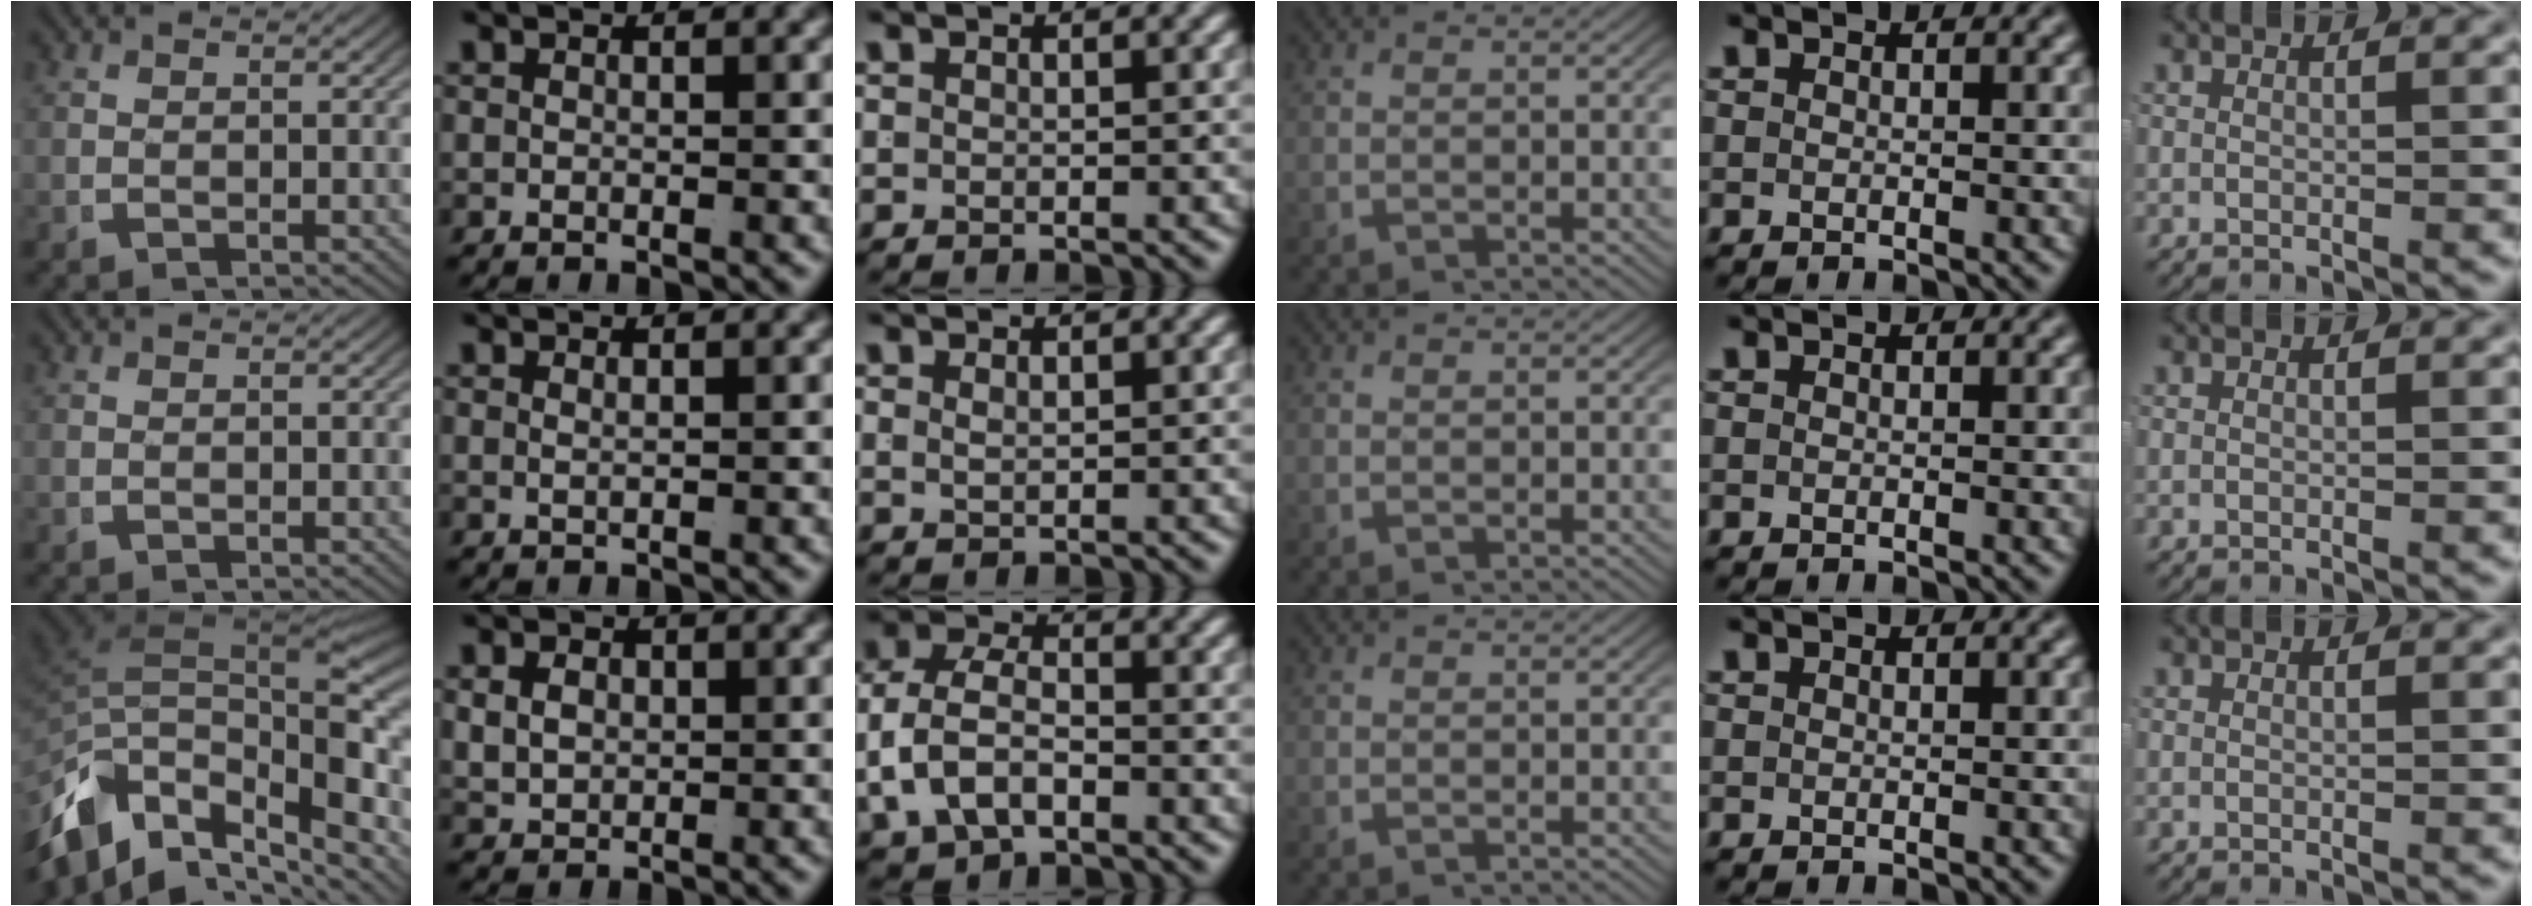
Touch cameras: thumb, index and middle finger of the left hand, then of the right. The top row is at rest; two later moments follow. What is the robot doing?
{"motion": "lift_and_place", "object": "jacket"}